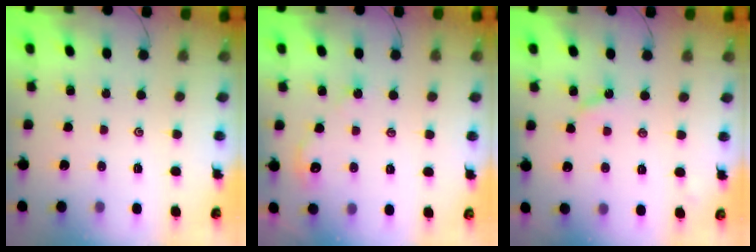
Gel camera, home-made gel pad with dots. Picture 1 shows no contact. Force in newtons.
{"total": 2.5, "press": 2.5, "slide": 0.4}
{"total": 4.2, "press": 4.1, "slide": 0.5}